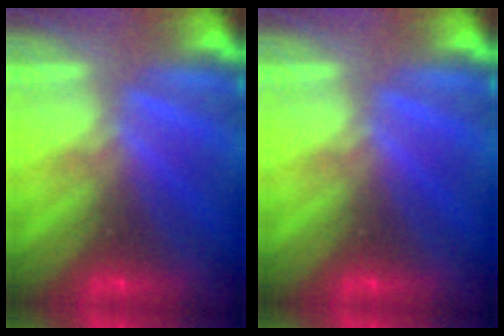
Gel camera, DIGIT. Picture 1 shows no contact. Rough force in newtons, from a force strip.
{"total": 0.0}